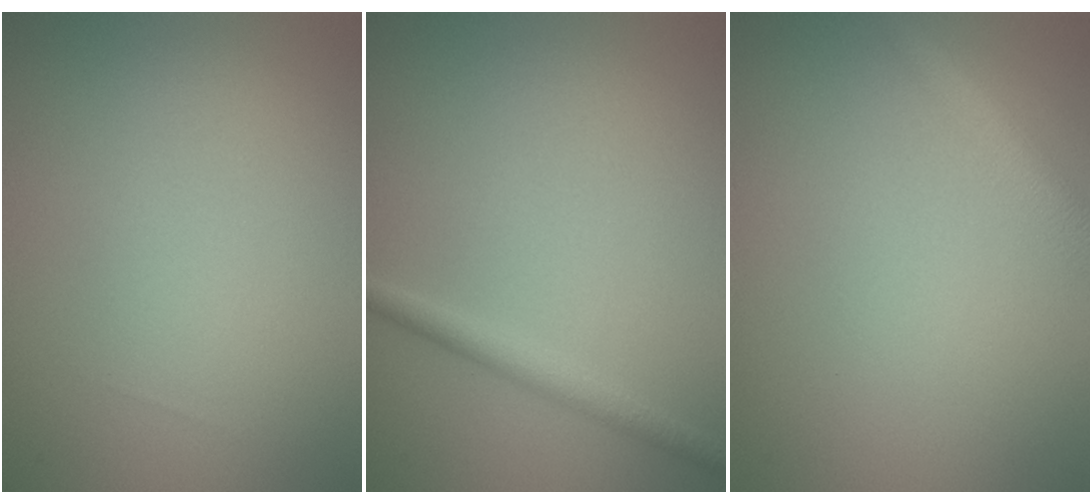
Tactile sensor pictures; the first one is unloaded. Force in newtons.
{"total": 1.9, "press": 1.9, "slide": 0.2}
{"total": 2.7, "press": 2.7, "slide": 0.1}